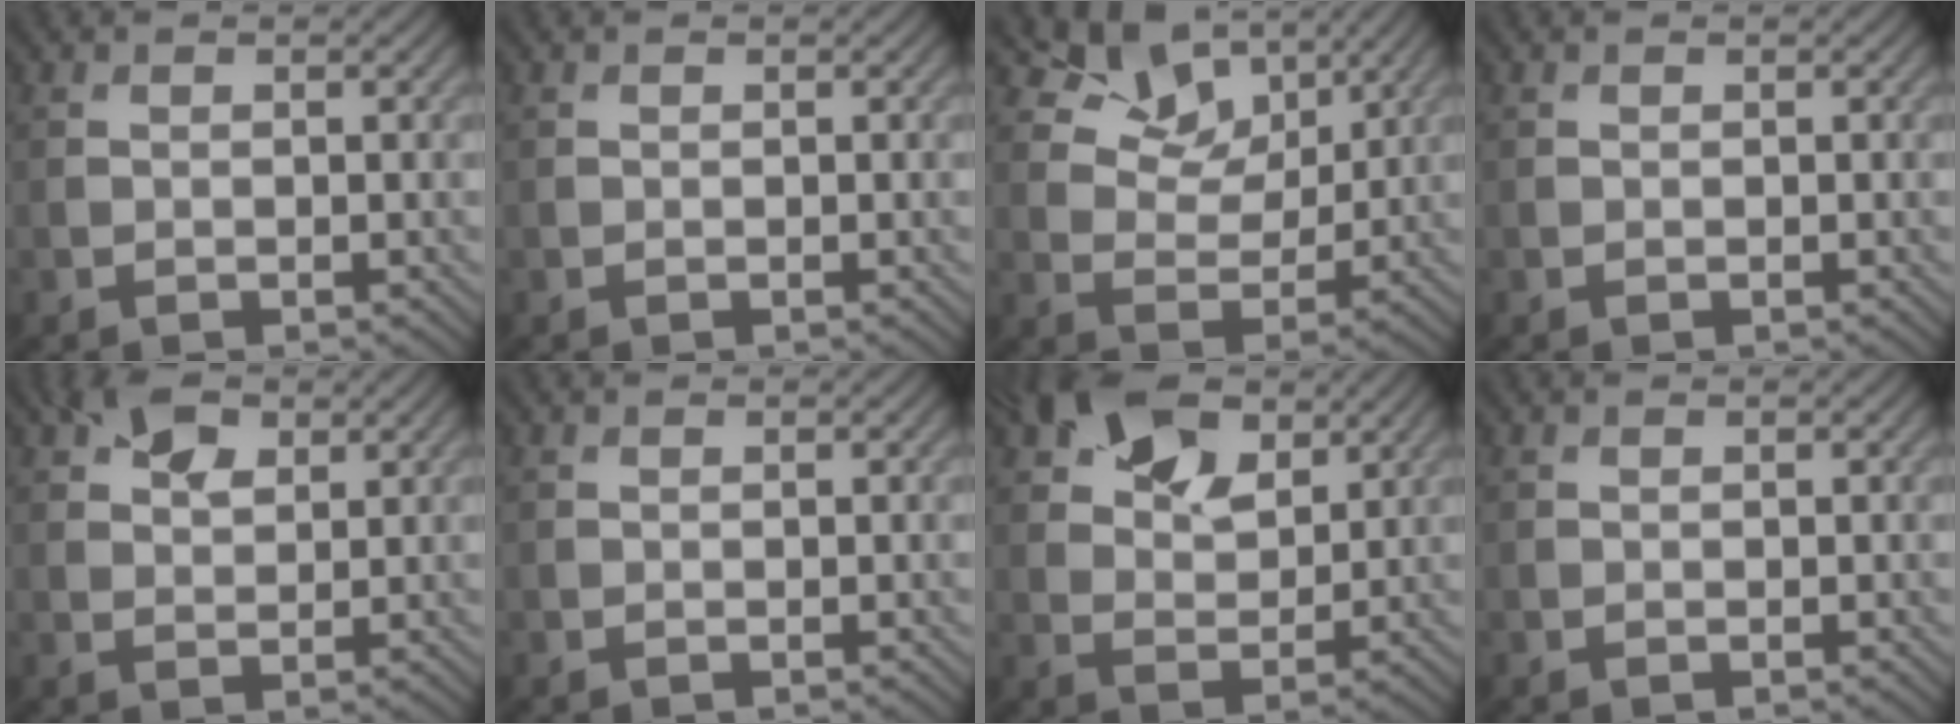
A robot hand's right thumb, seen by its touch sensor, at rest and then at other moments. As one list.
[{"total": 0.0}, {"total": 9.4, "force": [6.1, 5.5, 4.6], "torque": [-0.083, -0.001, 0.102]}, {"total": 0.0}, {"total": 4.3, "force": [2.3, 2.6, 2.5], "torque": [-0.047, 0.004, 0.039]}, {"total": 0.0}, {"total": 10.2, "force": [5.7, 5.8, 6.1], "torque": [-0.129, 0.012, 0.103]}, {"total": 0.0}]